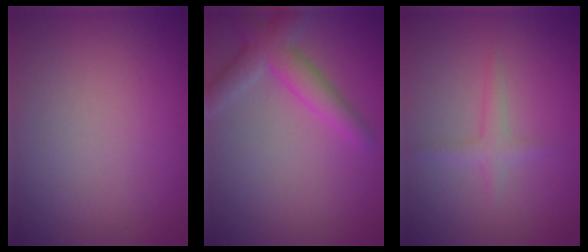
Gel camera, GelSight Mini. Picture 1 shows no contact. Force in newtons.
{"total": 3.9, "press": 3.9, "slide": 0.2}
{"total": 1.5, "press": 1.5, "slide": 0.1}